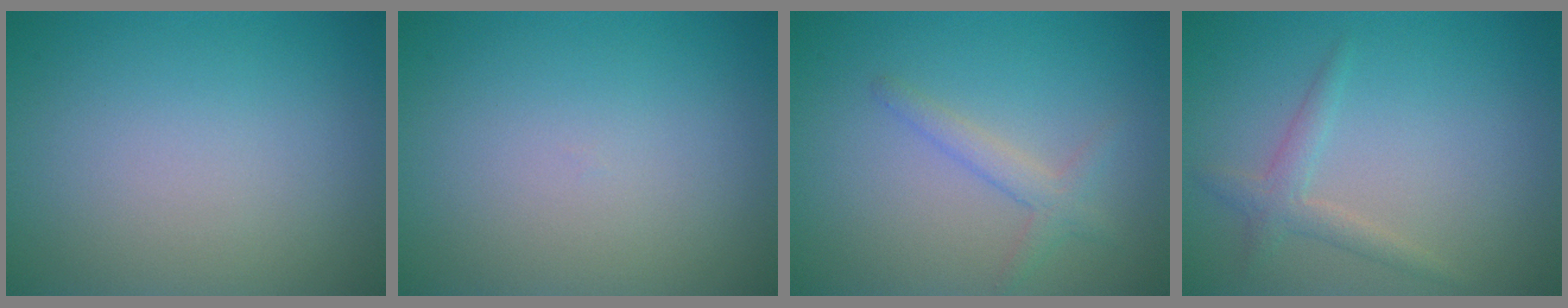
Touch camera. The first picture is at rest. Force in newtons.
{"total": 0.0}
{"total": 1.9, "press": 1.9, "slide": 0.1}
{"total": 1.7, "press": 1.7, "slide": 0.0}